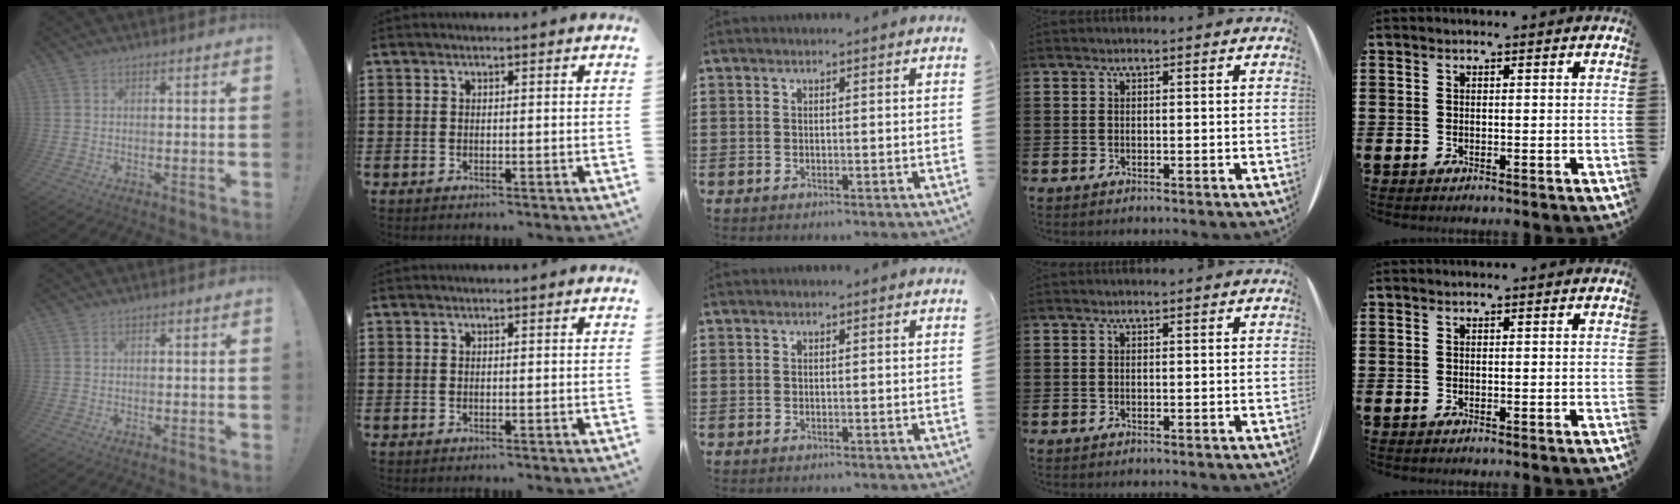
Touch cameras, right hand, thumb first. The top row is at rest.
{}